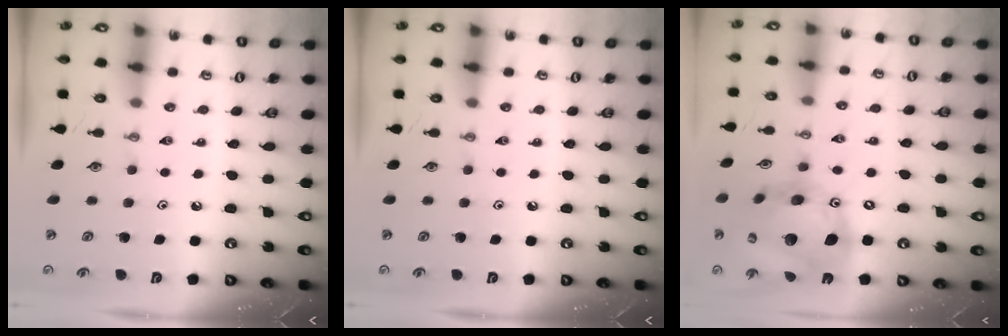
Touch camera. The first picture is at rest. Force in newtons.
{"total": 0.0}
{"total": 23.0, "press": 22.7, "slide": 3.3}